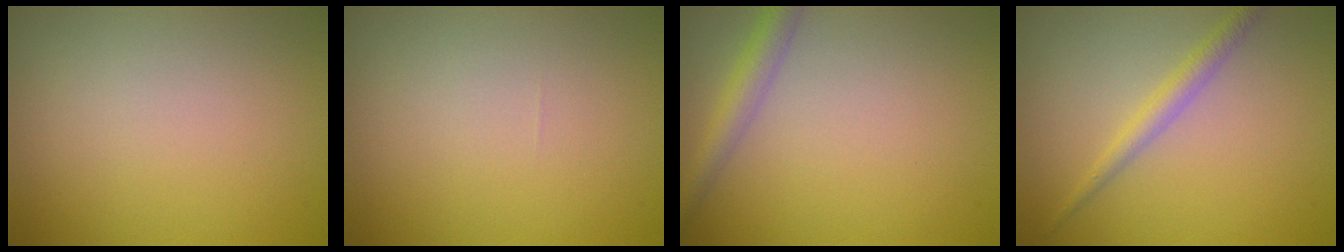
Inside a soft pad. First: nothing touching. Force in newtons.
{"total": 0.0}
{"total": 2.8, "press": 2.8, "slide": 0.1}
{"total": 1.9, "press": 1.9, "slide": 0.1}